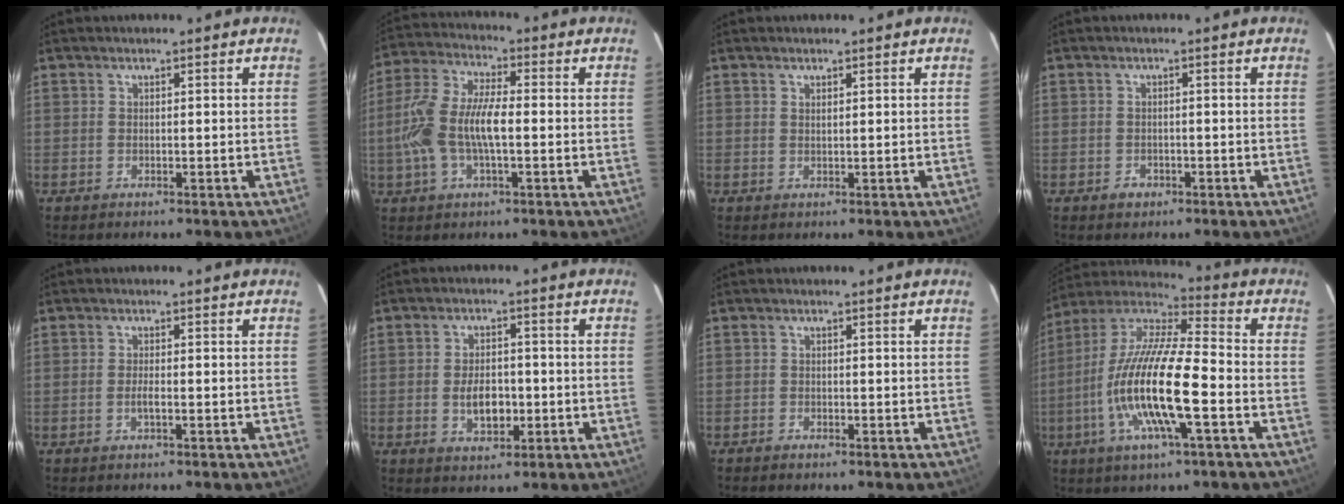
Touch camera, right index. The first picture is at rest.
{"total": 12.2, "force": [-1.5, 4.8, 11.2], "torque": [-0.244, 0.009, -0.031]}
{"total": 0.7, "force": [0.5, 0.2, 0.4], "torque": [-0.008, 0.001, 0.010]}
{"total": 2.0, "force": [-1.1, 1.7, 0.4], "torque": [-0.008, 0.003, -0.014]}
{"total": 1.7, "force": [-0.6, 0.3, 1.5], "torque": [-0.032, -0.001, -0.012]}
{"total": 6.3, "force": [-1.4, 3.6, 4.9], "torque": [-0.094, 0.001, -0.017]}
{"total": 0.9, "force": [-0.8, 0.5, 0.2], "torque": [-0.013, 0.001, -0.014]}
{"total": 19.1, "force": [-5.4, 3.6, 18.0], "torque": [-0.348, -0.016, -0.112]}